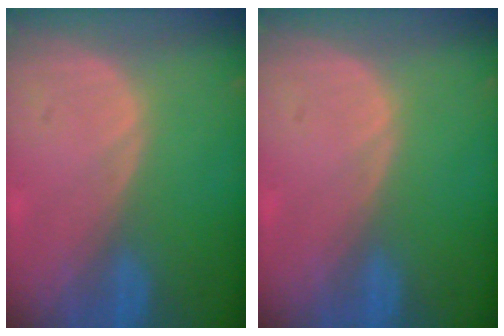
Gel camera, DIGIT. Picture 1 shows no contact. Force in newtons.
{"total": 0.0}